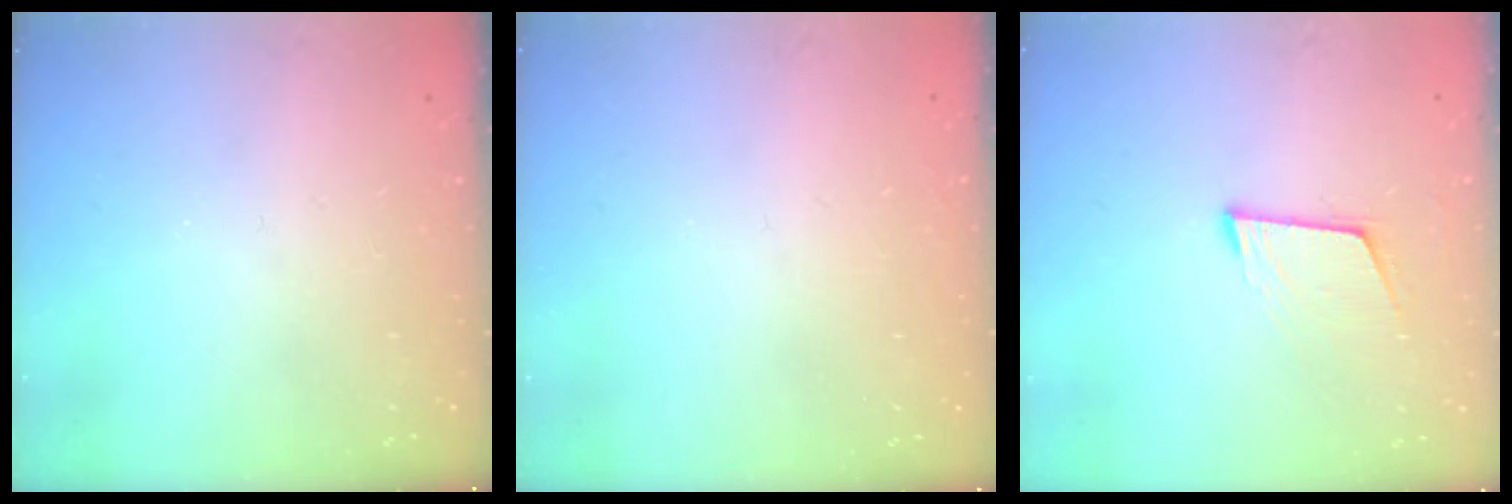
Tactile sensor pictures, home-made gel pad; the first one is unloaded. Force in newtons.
{"total": 1.5, "press": 1.5, "slide": 0.1}
{"total": 6.7, "press": 6.4, "slide": 2.0}